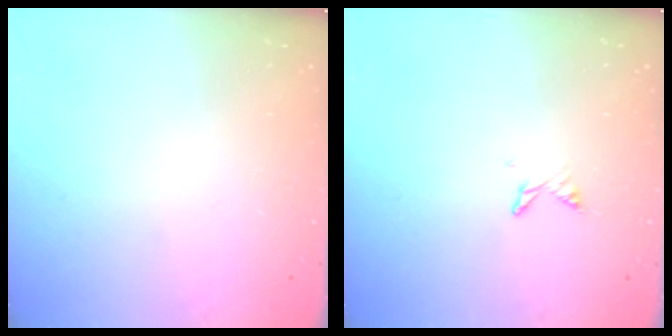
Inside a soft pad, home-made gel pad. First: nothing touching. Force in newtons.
{"total": 4.3, "press": 4.3, "slide": 0.5}